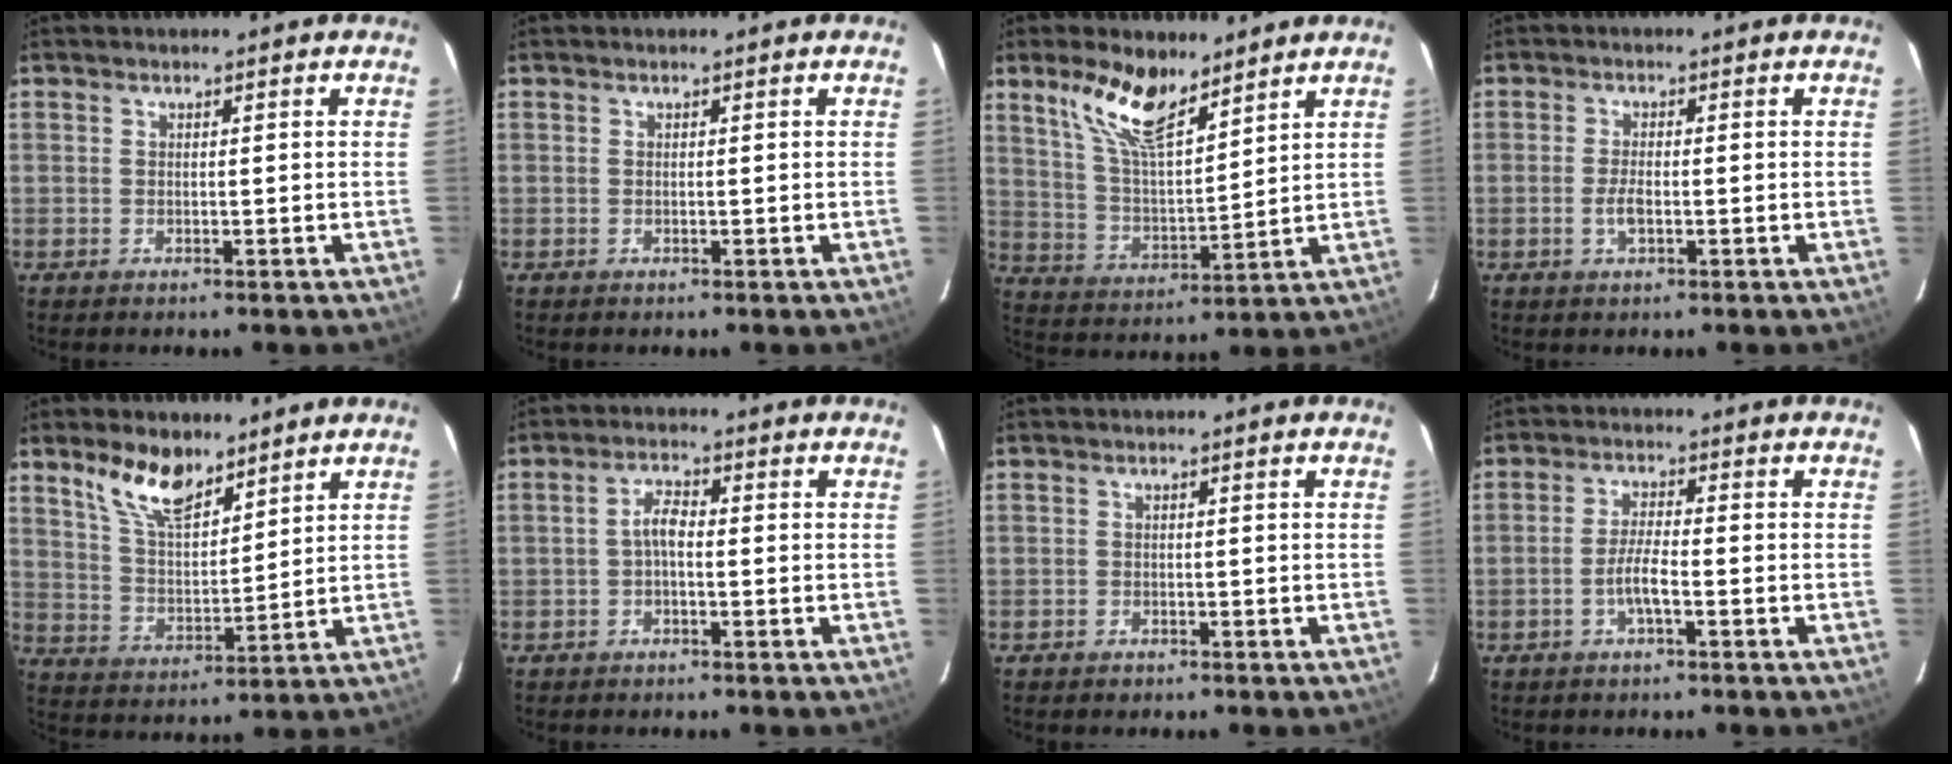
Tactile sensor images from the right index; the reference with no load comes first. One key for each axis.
{"total": 0.0}
{"total": 12.1, "fx": 8.5, "fy": 3.9, "fz": 7.6, "tx": -0.147, "ty": 0.009, "tz": 0.168}
{"total": 2.8, "fx": -0.9, "fy": 0.9, "fz": 2.4, "tx": -0.053, "ty": -0.001, "tz": -0.018}
{"total": 10.2, "fx": 7.4, "fy": 4.1, "fz": 5.7, "tx": -0.102, "ty": 0.005, "tz": 0.145}
{"total": 2.9, "fx": -0.7, "fy": 1.1, "fz": 2.5, "tx": -0.053, "ty": 0.011, "tz": -0.014}
{"total": 1.2, "fx": -0.9, "fy": 0.9, "fz": 0.2, "tx": -0.003, "ty": 0.003, "tz": -0.012}
{"total": 3.9, "fx": -1.9, "fy": 0.4, "fz": 3.4, "tx": -0.072, "ty": 0.001, "tz": -0.037}